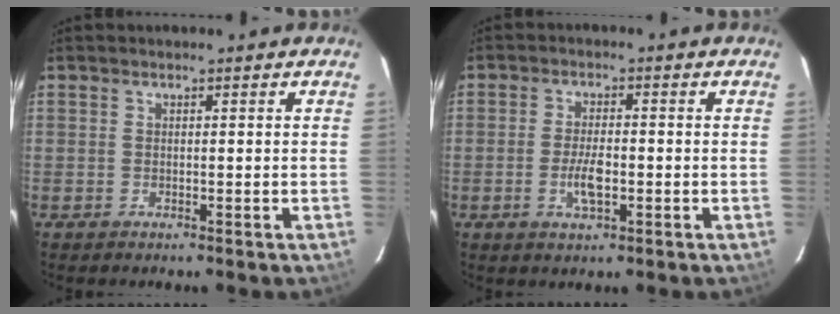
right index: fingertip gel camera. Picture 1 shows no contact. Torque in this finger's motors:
{"motor_torque": [0.57, 0.19, 0.41, 0.04]}